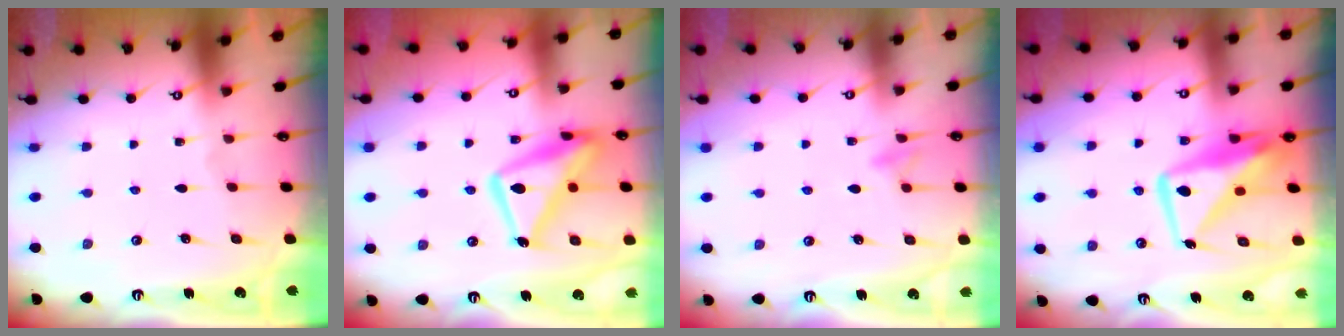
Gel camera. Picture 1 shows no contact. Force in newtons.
{"total": 15.8, "press": 15.8, "slide": 1.3}
{"total": 8.1, "press": 8.1, "slide": 0.7}
{"total": 13.1, "press": 13.1, "slide": 1.2}